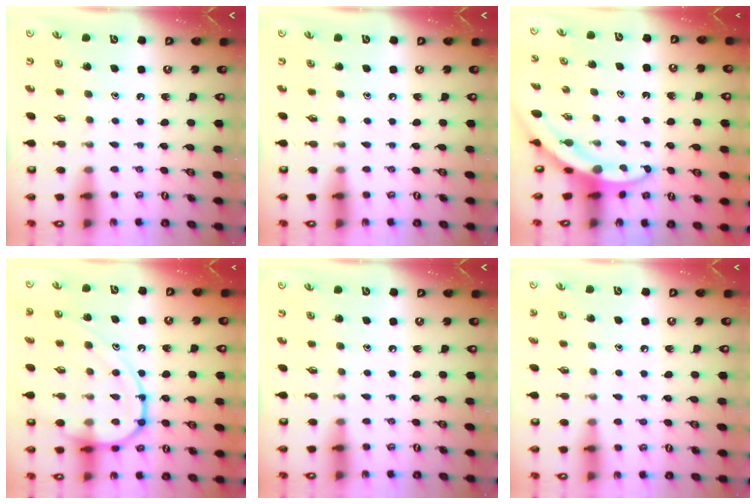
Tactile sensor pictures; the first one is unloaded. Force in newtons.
{"total": 0.0}
{"total": 3.1, "press": 3.1, "slide": 0.2}
{"total": 14.1, "press": 14.0, "slide": 1.6}
{"total": 0.0}
{"total": 4.1, "press": 4.1, "slide": 0.4}